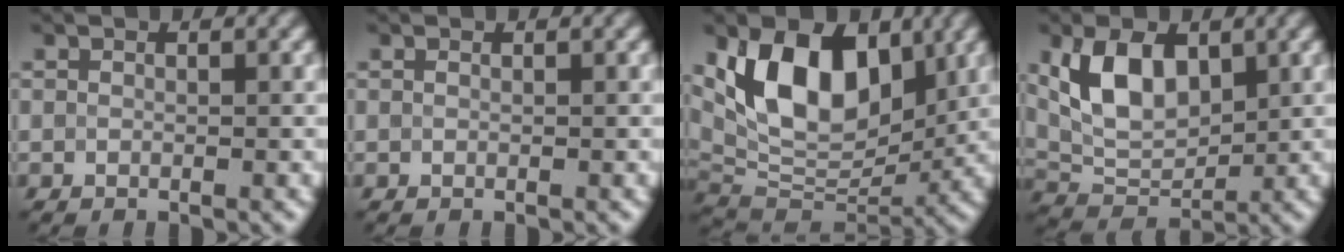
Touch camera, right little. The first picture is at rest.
{"total": 0.0}
{"total": 11.0, "force": [3.9, 6.5, 7.9], "torque": [-0.142, -0.006, 0.066]}
{"total": 6.5, "force": [2.1, 3.8, 4.9], "torque": [-0.090, 0.000, 0.039]}